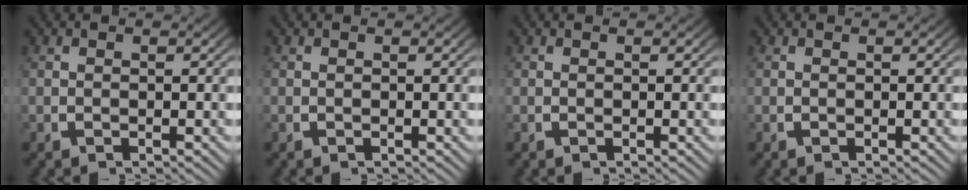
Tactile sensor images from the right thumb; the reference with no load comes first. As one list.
[{"total": 0.0}, {"total": 0.0}, {"total": 0.0}]